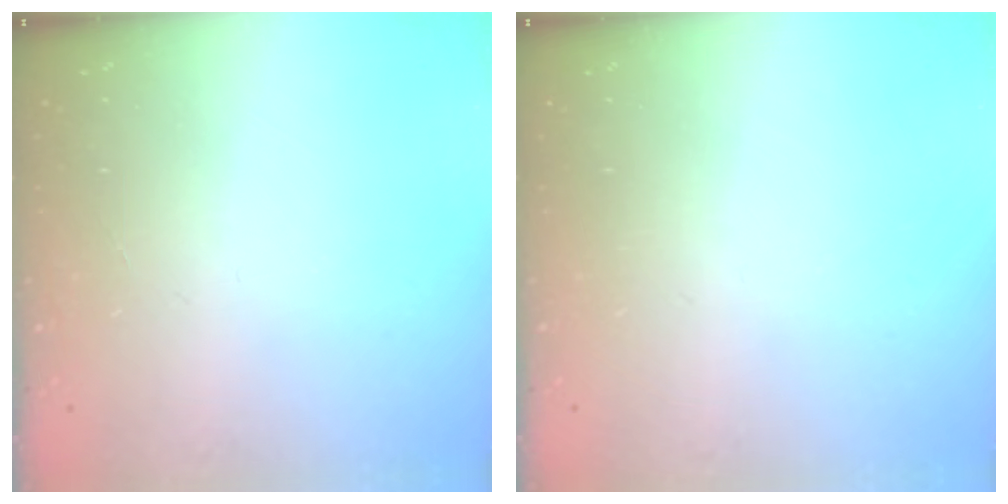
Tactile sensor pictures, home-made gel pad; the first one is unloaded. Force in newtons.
{"total": 0.0}